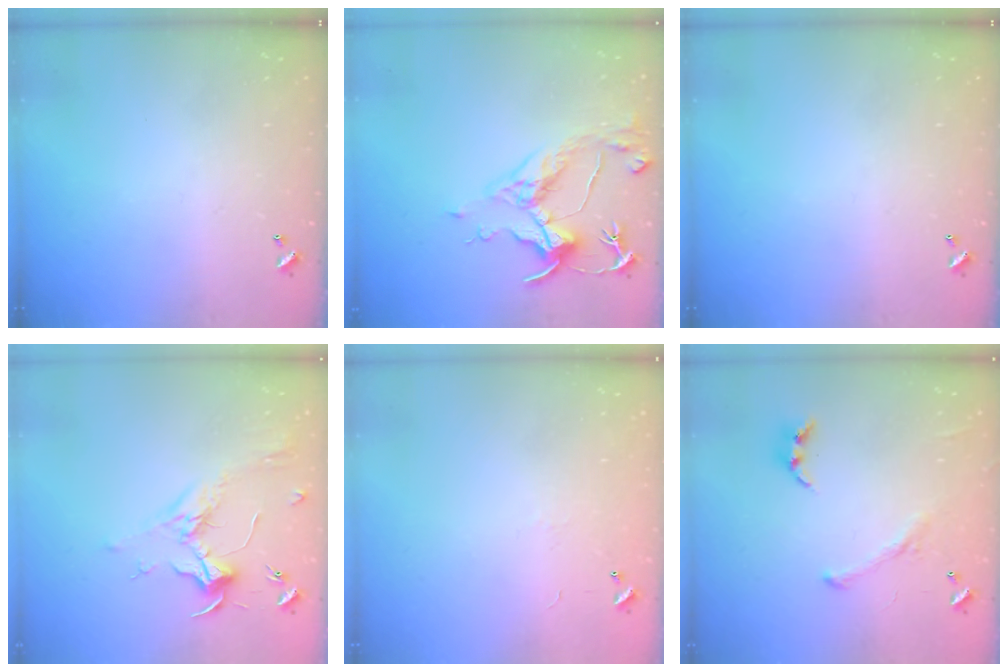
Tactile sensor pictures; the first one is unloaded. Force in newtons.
{"total": 4.6, "press": 4.5, "slide": 1.0}
{"total": 0.0}
{"total": 1.8, "press": 1.6, "slide": 0.6}
{"total": 6.9, "press": 6.9, "slide": 0.9}
{"total": 1.6, "press": 1.4, "slide": 0.8}